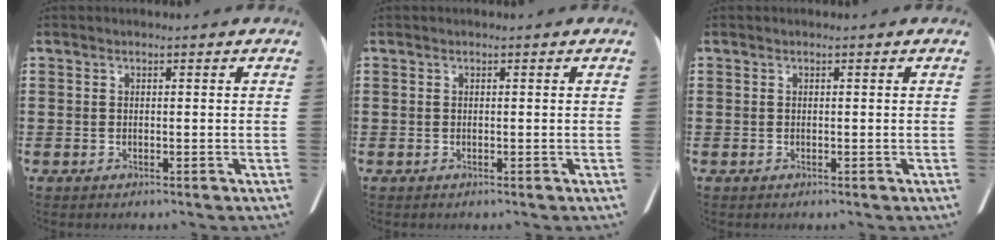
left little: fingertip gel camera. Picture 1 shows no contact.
{"total": 0.0}
{"total": 0.0}